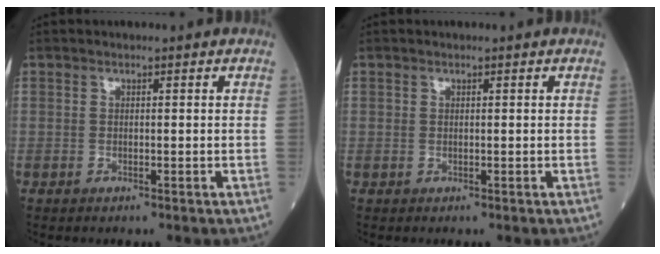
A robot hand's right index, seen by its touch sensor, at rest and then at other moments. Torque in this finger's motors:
{"motor_torque": [0.06, 0.01, 0.04, 0.01]}